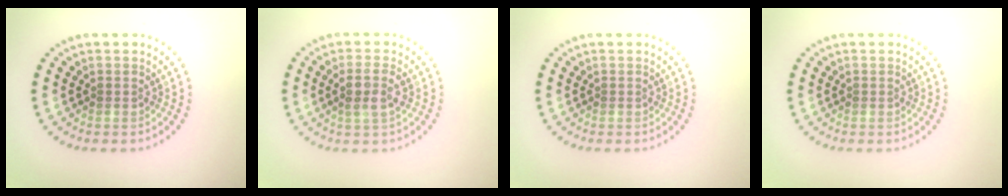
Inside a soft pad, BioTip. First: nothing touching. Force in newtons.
{"total": 2.1, "press": 2.0, "slide": 0.8}
{"total": 0.0}
{"total": 0.0}